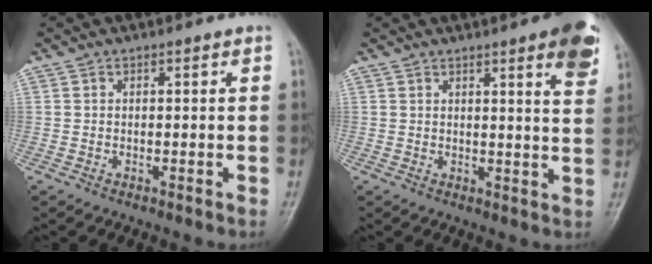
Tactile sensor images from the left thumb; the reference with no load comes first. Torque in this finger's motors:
{"motor_torque": [1.54, 1.06, 1.09, -0.90, 0.02]}